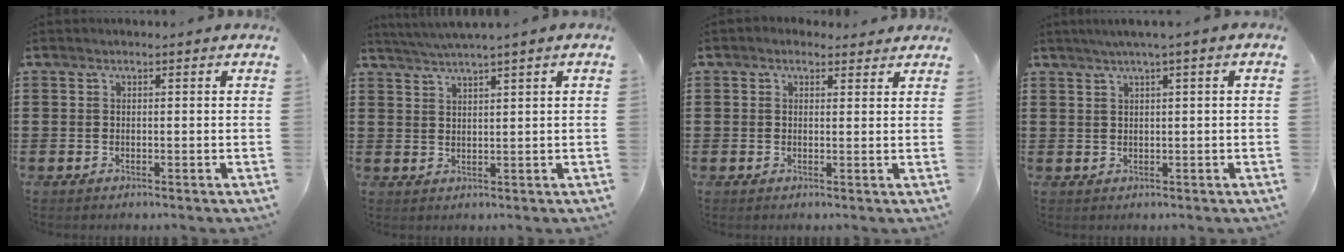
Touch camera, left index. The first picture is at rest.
{"total": 2.3, "force": [1.9, -0.7, 1.1], "torque": [-0.023, -0.006, 0.035]}
{"total": 1.4, "force": [1.1, 0.9, 0.2], "torque": [0.000, 0.004, 0.019]}
{"total": 1.7, "force": [0.7, -0.3, 1.5], "torque": [-0.028, -0.004, 0.012]}